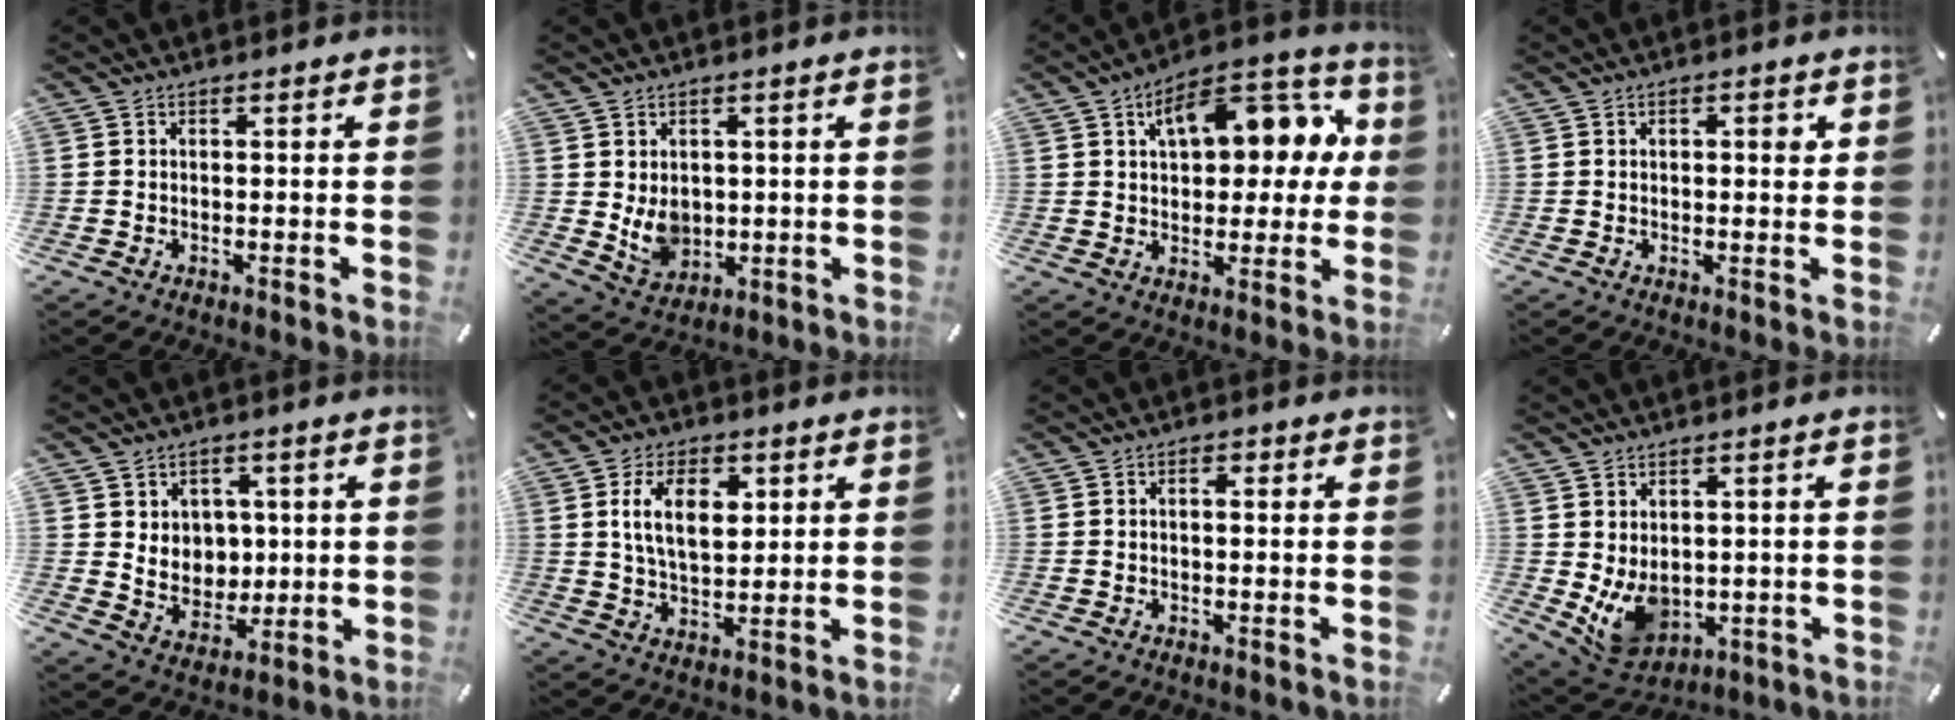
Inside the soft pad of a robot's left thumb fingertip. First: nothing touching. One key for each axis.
{"total": 6.7, "fx": 0.9, "fy": 5.8, "fz": 3.4, "tx": -0.056, "ty": -0.012, "tz": 0.014}
{"total": 16.0, "fx": 6.3, "fy": 8.9, "fz": 11.7, "tx": -0.164, "ty": -0.021, "tz": 0.105}
{"total": 2.2, "fx": 0.6, "fy": 1.1, "fz": 1.8, "tx": -0.021, "ty": 0.001, "tz": 0.004}
{"total": 7.5, "fx": 2.6, "fy": 6.8, "fz": 1.5, "tx": -0.024, "ty": -0.021, "tz": 0.052}
{"total": 11.2, "fx": 3.6, "fy": 6.8, "fz": 8.2, "tx": -0.152, "ty": -0.001, "tz": 0.059}
{"total": 1.7, "fx": 0.1, "fy": 1.0, "fz": 1.3, "tx": -0.018, "ty": 0.001, "tz": -0.001}
{"total": 8.2, "fx": 0.3, "fy": 6.9, "fz": 4.5, "tx": -0.098, "ty": -0.018, "tz": 0.011}